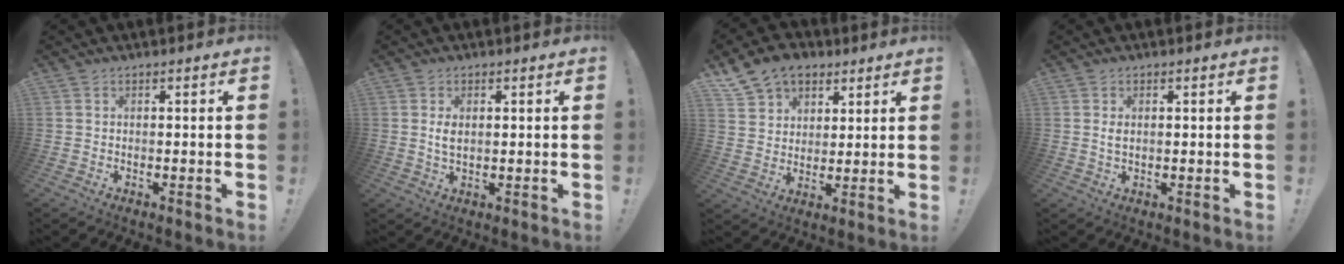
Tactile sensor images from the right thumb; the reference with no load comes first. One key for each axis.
{"total": 3.1, "fx": 0.8, "fy": 1.6, "fz": 2.5, "tx": -0.042, "ty": -0.006, "tz": 0.008}
{"total": 11.6, "fx": 7.2, "fy": 8.3, "fz": 3.7, "tx": -0.061, "ty": -0.043, "tz": 0.142}
{"total": 1.7, "fx": 0.5, "fy": 0.9, "fz": 1.4, "tx": -0.021, "ty": 0.000, "tz": 0.008}